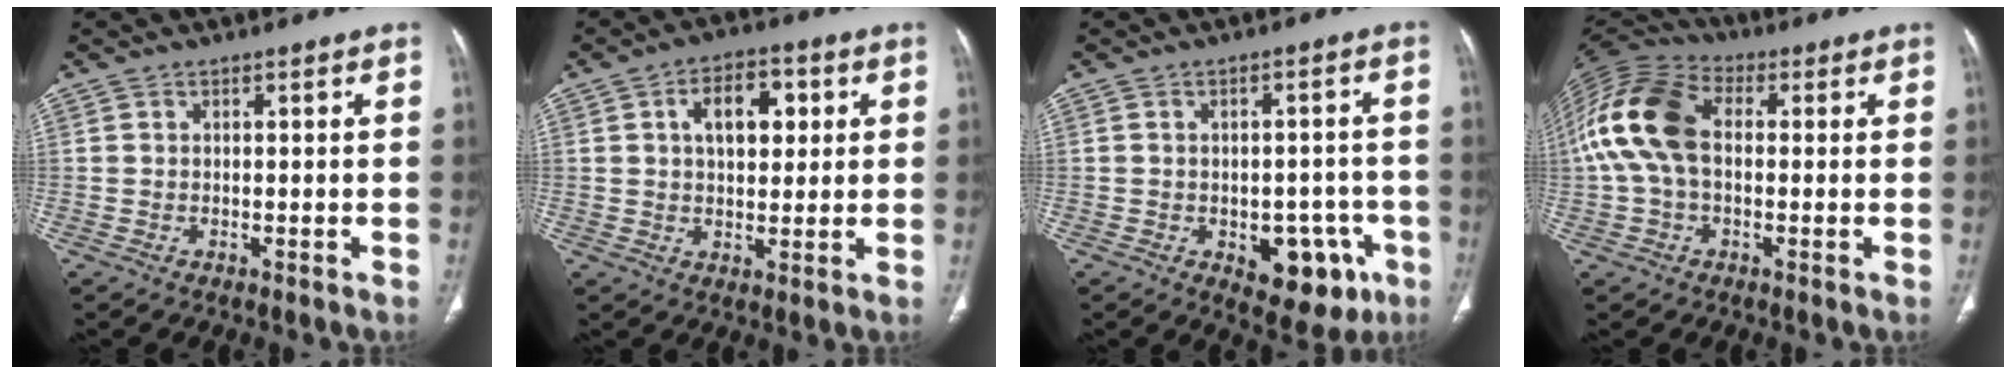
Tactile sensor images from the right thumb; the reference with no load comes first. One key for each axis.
{"total": 9.3, "fx": 2.6, "fy": 5.5, "fz": 7.1, "tx": -0.081, "ty": 0.005, "tz": 0.038}
{"total": 11.3, "fx": -4.6, "fy": 6.6, "fz": 8.0, "tx": -0.063, "ty": 0.023, "tz": -0.047}
{"total": 14.7, "fx": 0.9, "fy": 9.3, "fz": 11.4, "tx": -0.243, "ty": 0.036, "tz": 0.006}